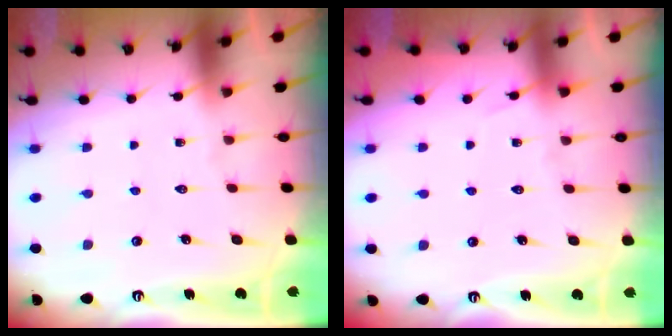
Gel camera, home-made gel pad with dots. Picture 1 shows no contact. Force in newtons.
{"total": 3.5, "press": 3.5, "slide": 0.5}